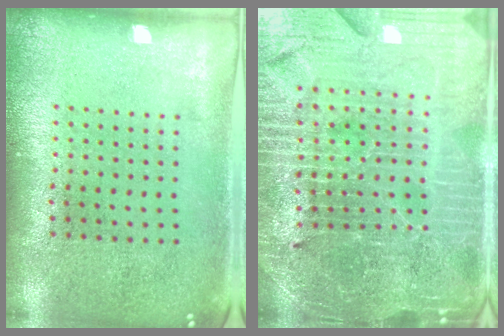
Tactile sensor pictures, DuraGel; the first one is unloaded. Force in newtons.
{"total": 5.4, "press": 5.0, "slide": 1.9}